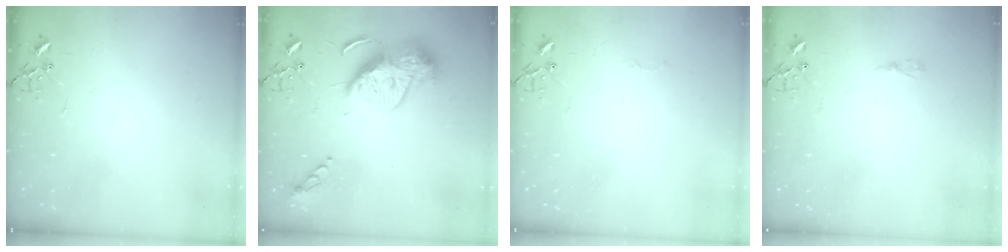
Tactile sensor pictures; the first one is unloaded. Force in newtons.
{"total": 16.7, "press": 16.7, "slide": 0.8}
{"total": 2.5, "press": 2.5, "slide": 0.4}
{"total": 3.6, "press": 3.6, "slide": 0.4}